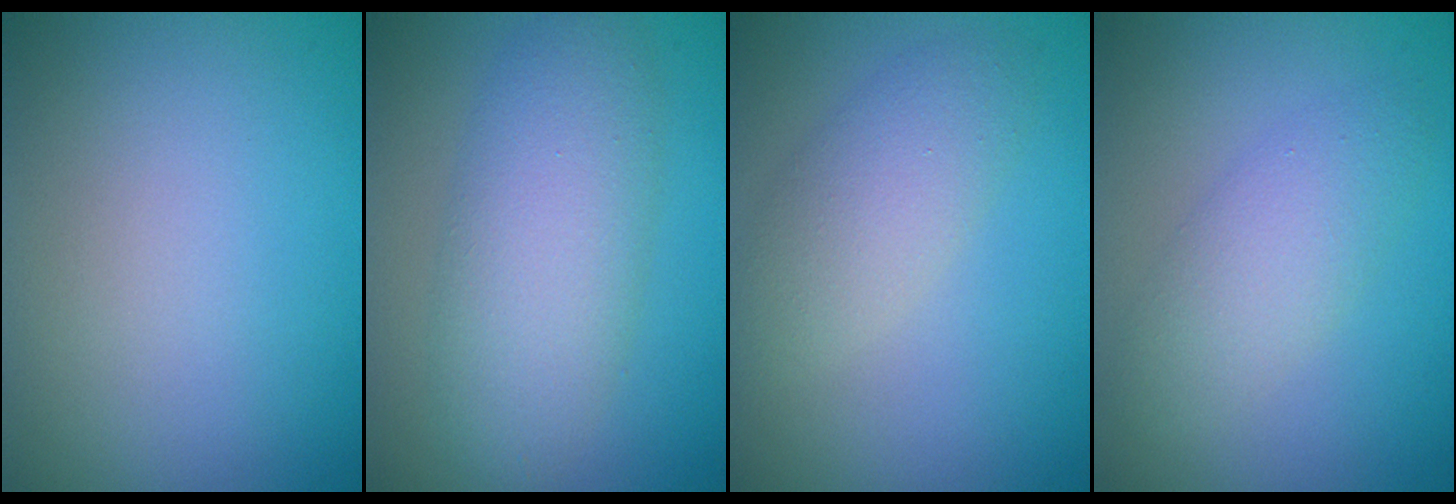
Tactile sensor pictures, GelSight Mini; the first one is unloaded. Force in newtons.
{"total": 5.9, "press": 5.9, "slide": 0.2}
{"total": 3.4, "press": 3.4, "slide": 0.2}
{"total": 3.3, "press": 3.3, "slide": 0.1}